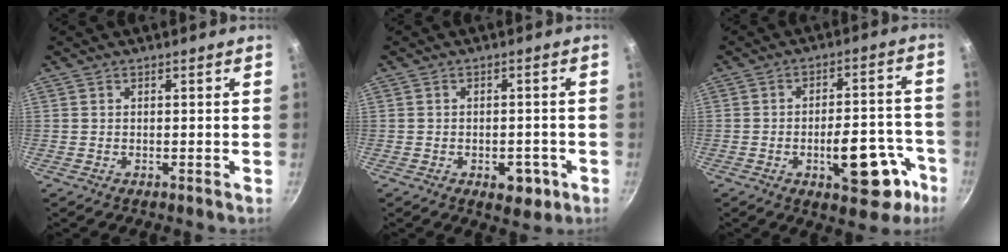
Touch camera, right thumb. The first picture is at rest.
{"total": 5.4, "force": [-2.2, 3.2, 3.7], "torque": [-0.023, 0.014, -0.020]}
{"total": 14.9, "force": [-6.4, 6.8, 11.5], "torque": [-0.101, 0.047, -0.080]}